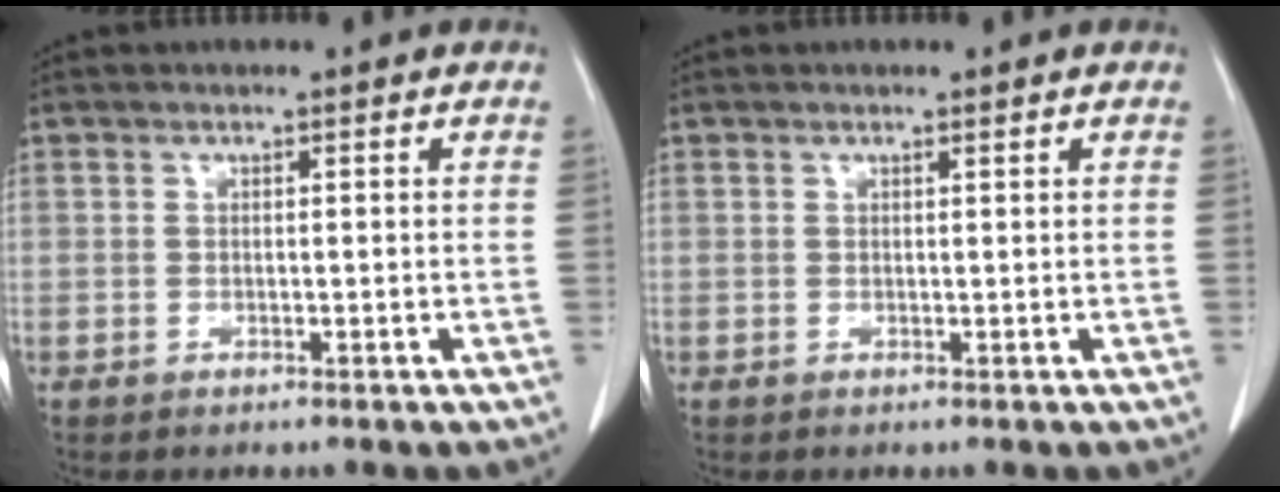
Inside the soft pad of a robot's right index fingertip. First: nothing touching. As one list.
[{"total": 0.0}]